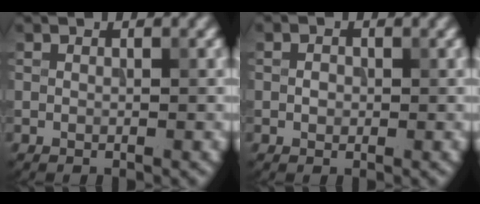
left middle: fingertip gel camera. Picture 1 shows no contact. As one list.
[{"total": 0.9, "force": [-0.1, 0.8, 0.5], "torque": [-0.007, -0.001, -0.004]}]